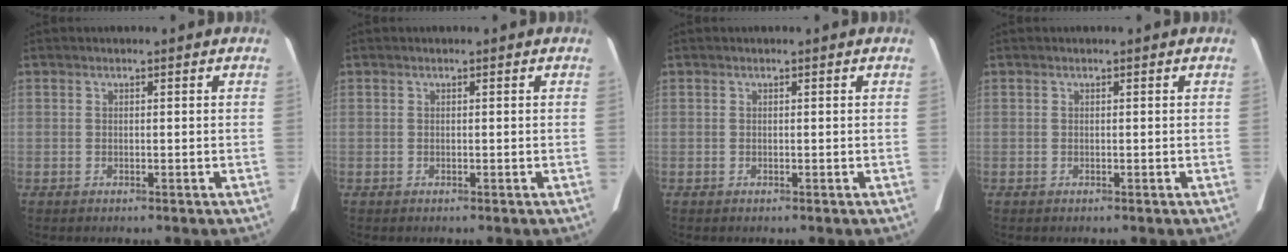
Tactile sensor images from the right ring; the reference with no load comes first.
{"total": 0.0}
{"total": 0.0}
{"total": 0.0}